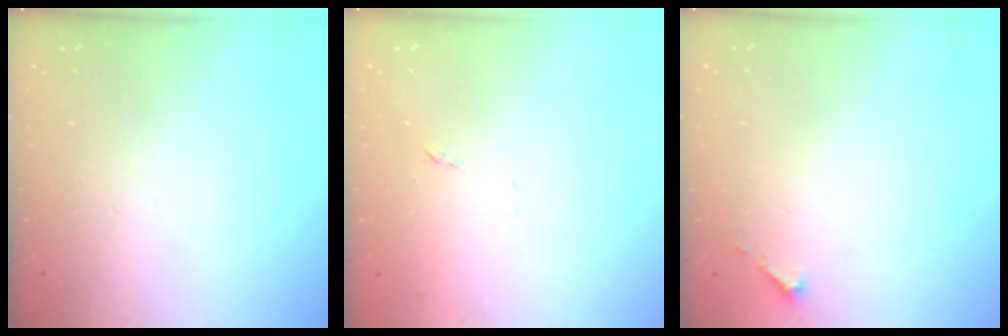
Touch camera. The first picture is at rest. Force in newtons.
{"total": 6.0, "press": 6.0, "slide": 0.5}
{"total": 2.1, "press": 2.1, "slide": 0.2}